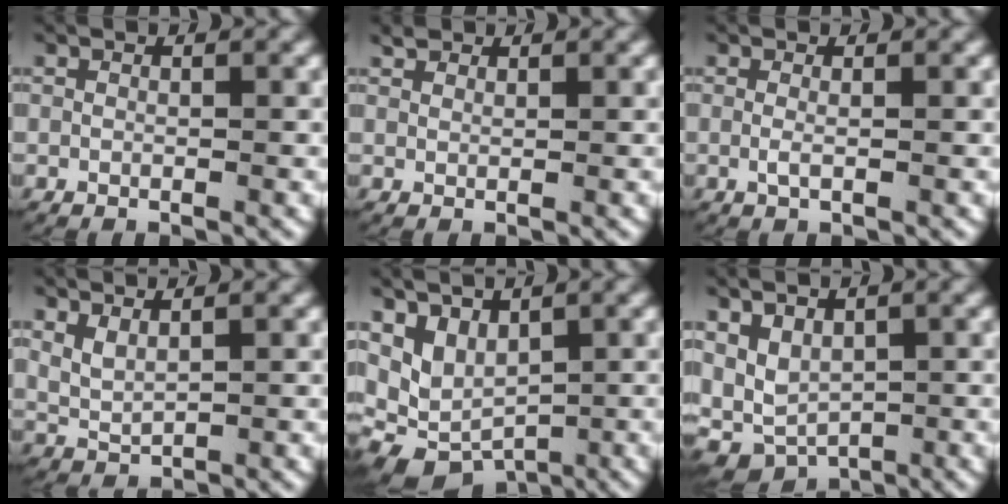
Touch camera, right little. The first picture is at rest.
{"total": 0.9, "force": [0.9, 0.2, 0.2], "torque": [-0.010, -0.003, 0.021]}
{"total": 0.9, "force": [-0.2, 0.1, 0.9], "torque": [-0.023, -0.007, -0.001]}
{"total": 2.9, "force": [1.1, 2.1, 1.6], "torque": [-0.046, -0.005, 0.027]}
{"total": 9.1, "force": [-1.5, 7.7, 4.6], "torque": [-0.117, -0.033, -0.021]}
{"total": 7.5, "force": [-0.5, 6.3, 4.0], "torque": [-0.101, -0.021, -0.008]}